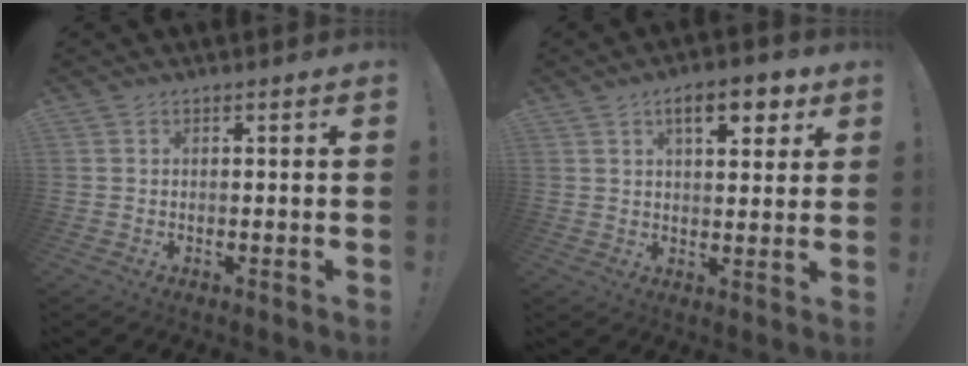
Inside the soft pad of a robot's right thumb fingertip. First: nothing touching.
{"total": 9.3, "force": [4.6, 3.7, 7.2], "torque": [-0.097, -0.010, 0.075]}